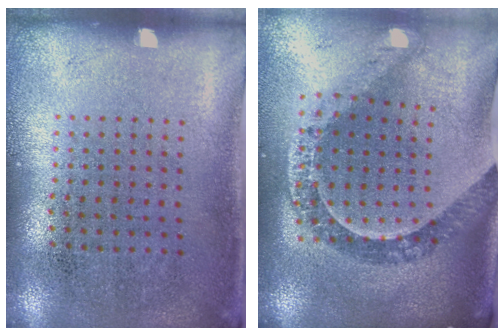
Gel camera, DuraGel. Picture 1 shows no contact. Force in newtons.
{"total": 1.4, "press": 1.3, "slide": 0.6}